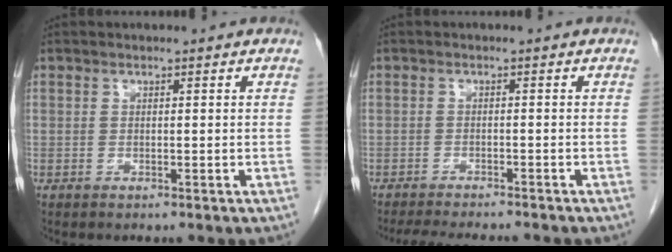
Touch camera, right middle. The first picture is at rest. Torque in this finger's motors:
{"motor_torque": [0.28, -0.21, 0.06, 0.02]}